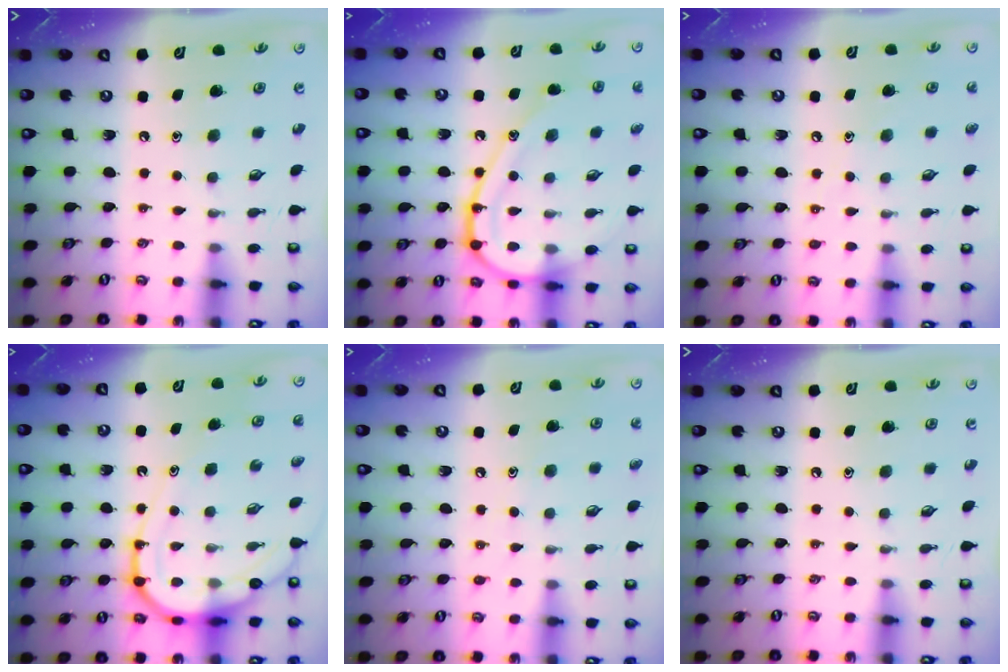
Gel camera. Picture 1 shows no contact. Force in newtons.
{"total": 16.6, "press": 16.5, "slide": 1.4}
{"total": 6.4, "press": 6.4, "slide": 0.5}
{"total": 14.4, "press": 14.4, "slide": 1.5}
{"total": 6.0, "press": 5.9, "slide": 0.6}
{"total": 0.0}